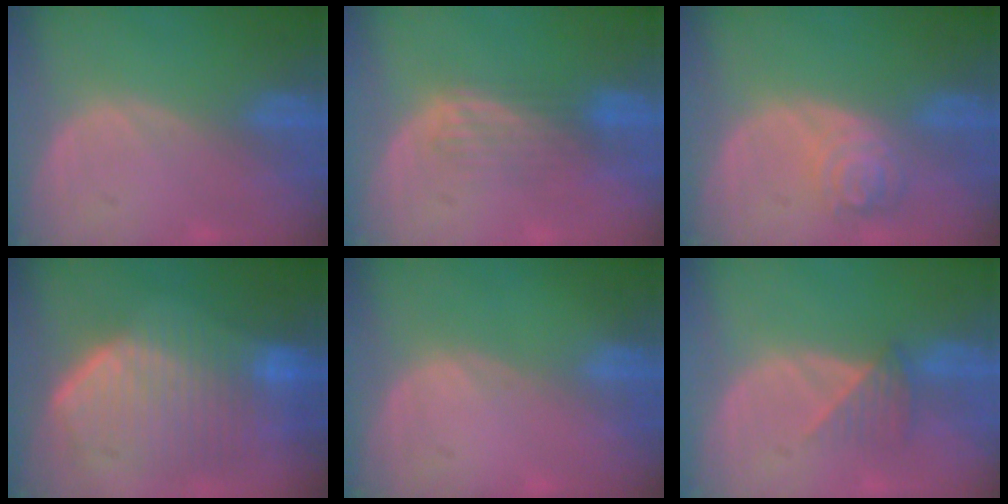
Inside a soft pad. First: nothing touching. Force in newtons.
{"total": 3.5, "press": 3.2, "slide": 1.5}
{"total": 4.7, "press": 4.2, "slide": 2.1}
{"total": 10.8, "press": 9.4, "slide": 5.3}
{"total": 0.0}
{"total": 3.2, "press": 3.0, "slide": 1.1}